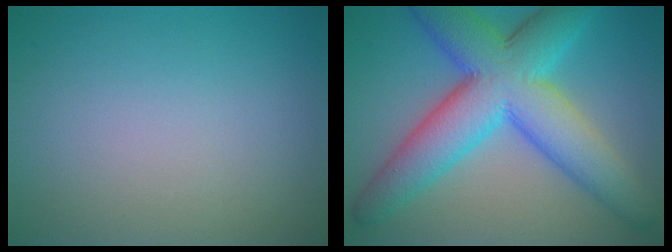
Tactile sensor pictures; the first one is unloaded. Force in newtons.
{"total": 11.0, "press": 11.0, "slide": 0.1}